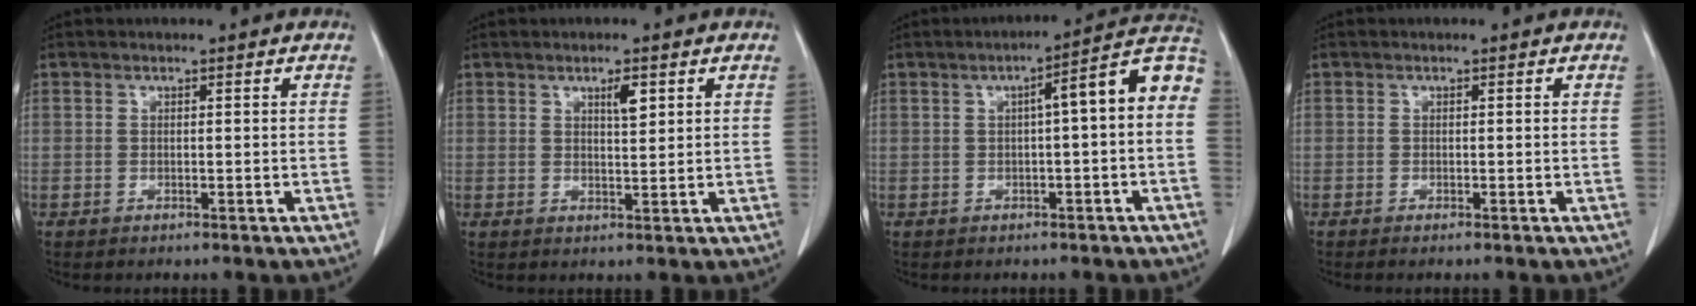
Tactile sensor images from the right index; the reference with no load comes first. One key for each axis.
{"total": 2.7, "fx": 1.4, "fy": 0.6, "fz": 2.2, "tx": -0.040, "ty": -0.003, "tz": 0.024}
{"total": 8.6, "fx": 0.8, "fy": 0.8, "fz": 8.5, "tx": -0.113, "ty": 0.033, "tz": 0.003}
{"total": 0.5, "fx": -0.4, "fy": -0.1, "fz": 0.3, "tx": -0.008, "ty": -0.001, "tz": -0.007}